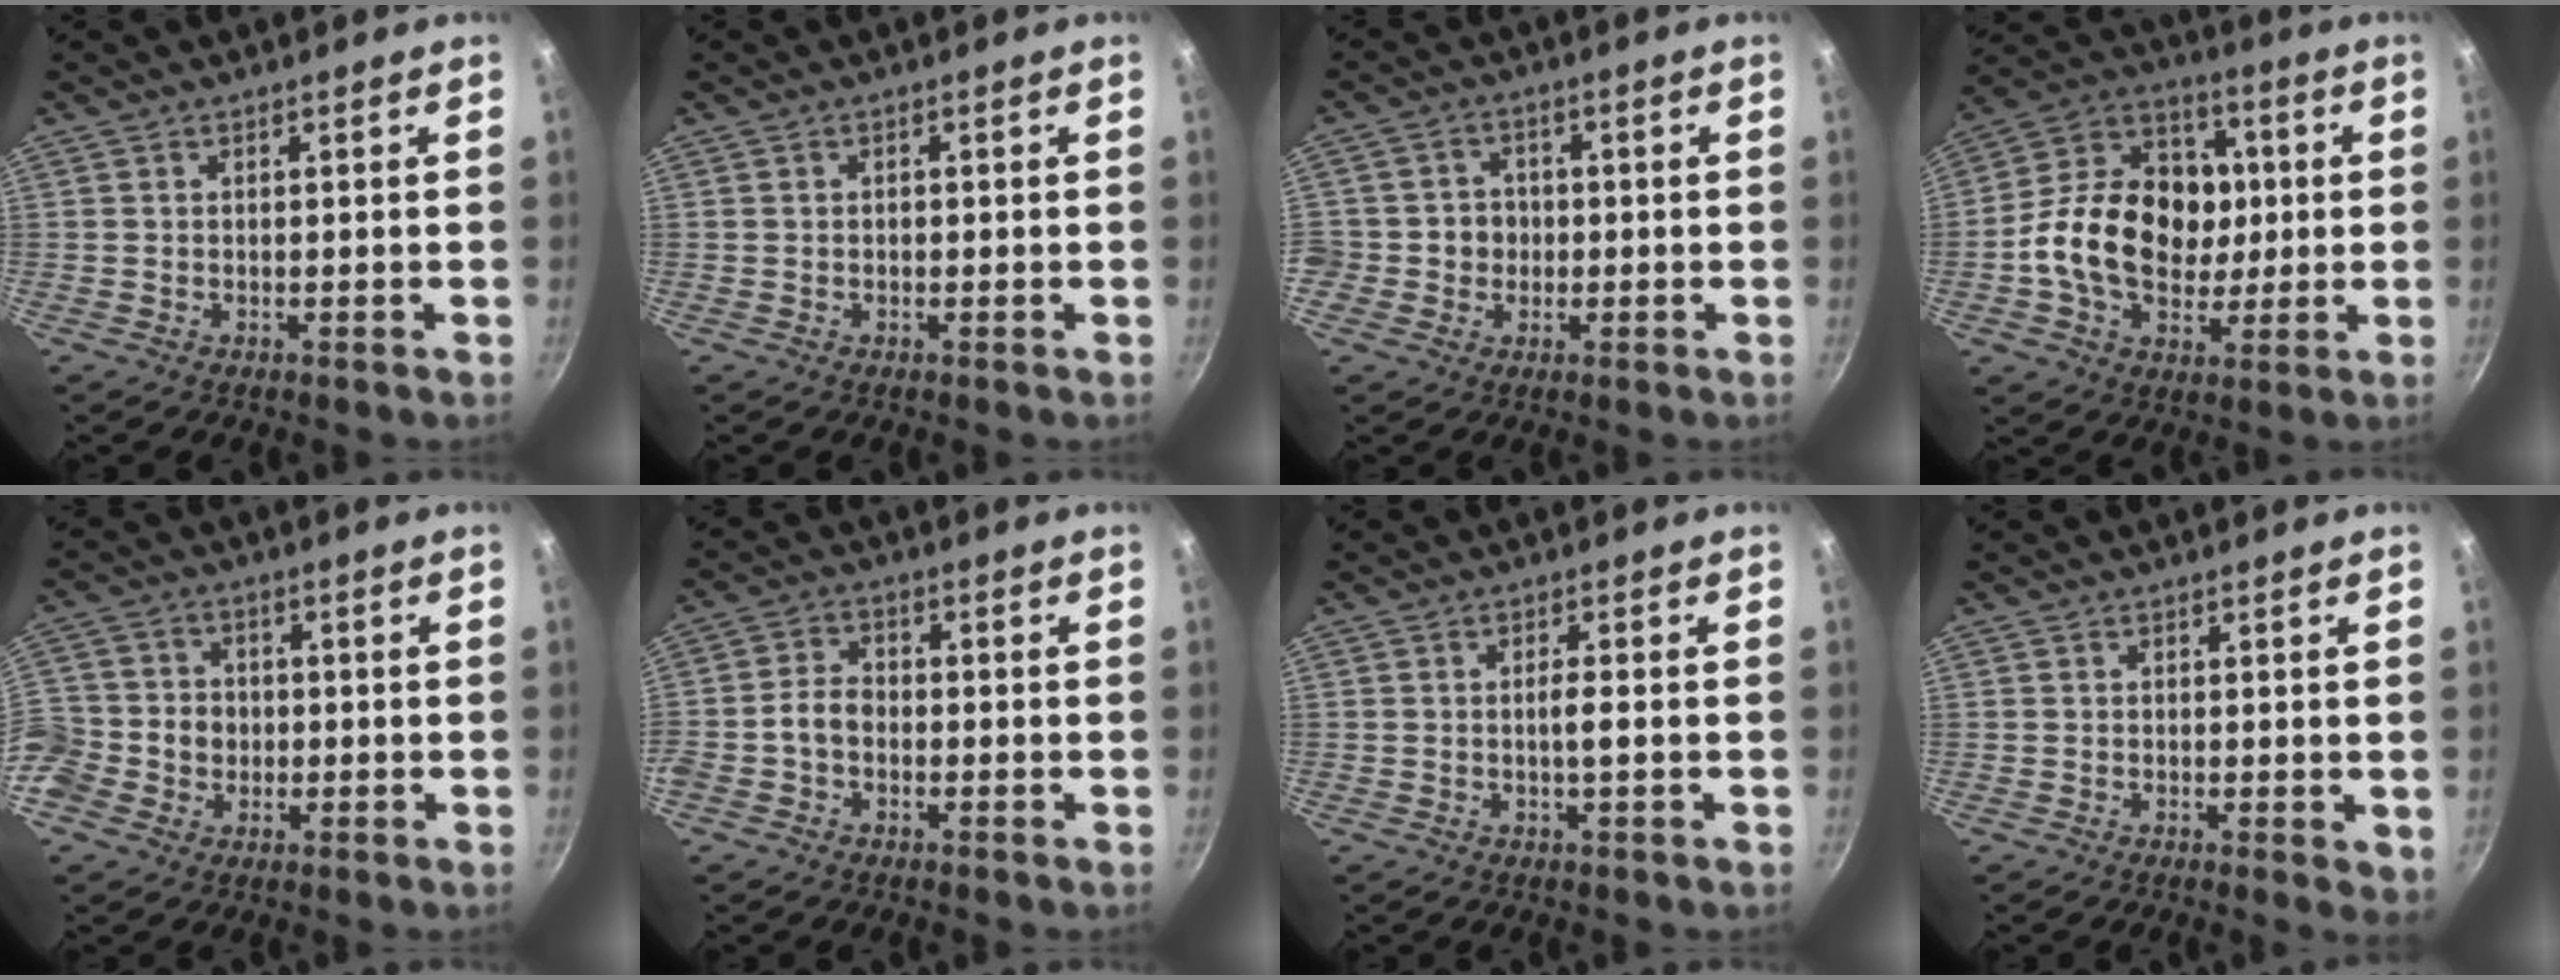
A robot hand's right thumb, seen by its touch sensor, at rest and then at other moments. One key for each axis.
{"total": 0.7, "fx": -0.2, "fy": 0.6, "fz": 0.3, "tx": -0.003, "ty": 0.004, "tz": -0.002}
{"total": 5.1, "fx": -0.8, "fy": 4.8, "fz": 1.4, "tx": 0.011, "ty": 0.012, "tz": -0.022}
{"total": 21.0, "fx": -0.5, "fy": 15.8, "fz": 13.8, "tx": -0.198, "ty": 0.026, "tz": -0.020}
{"total": 13.5, "fx": -2.6, "fy": 12.0, "fz": 5.6, "tx": -0.110, "ty": 0.035, "tz": -0.061}
{"total": 4.5, "fx": -1.5, "fy": 3.3, "fz": 2.6, "tx": -0.039, "ty": 0.024, "tz": -0.039}
{"total": 2.3, "fx": -0.4, "fy": 0.2, "fz": 2.2, "tx": -0.047, "ty": 0.004, "tz": -0.009}
{"total": 2.2, "fx": -0.2, "fy": 0.9, "fz": 2.0, "tx": -0.025, "ty": -0.008, "tz": -0.004}